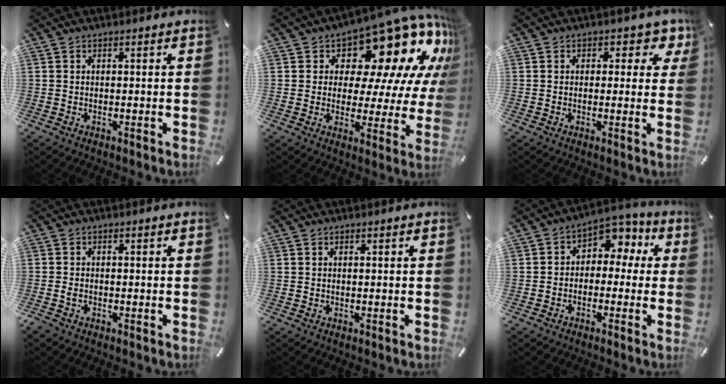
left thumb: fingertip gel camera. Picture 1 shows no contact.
{"total": 19.1, "force": [11.2, 10.2, 11.5], "torque": [-0.148, -0.091, 0.184]}
{"total": 4.0, "force": [1.6, 3.0, 2.2], "torque": [-0.013, -0.002, 0.018]}
{"total": 1.1, "force": [-0.8, 0.7, 0.4], "torque": [-0.011, 0.002, -0.016]}
{"total": 0.0}
{"total": 5.9, "force": [0.4, 5.2, 2.7], "torque": [-0.044, 0.000, 0.004]}